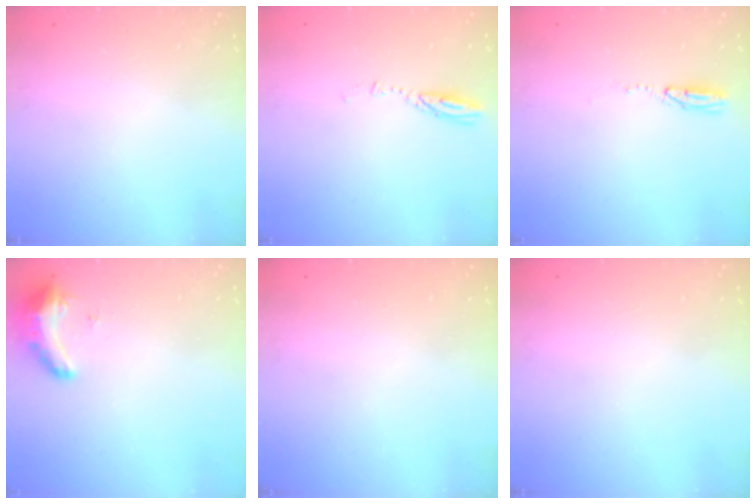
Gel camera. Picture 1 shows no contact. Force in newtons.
{"total": 3.7, "press": 3.7, "slide": 0.1}
{"total": 3.9, "press": 3.2, "slide": 2.2}
{"total": 8.6, "press": 8.5, "slide": 1.6}
{"total": 0.0}
{"total": 0.0}